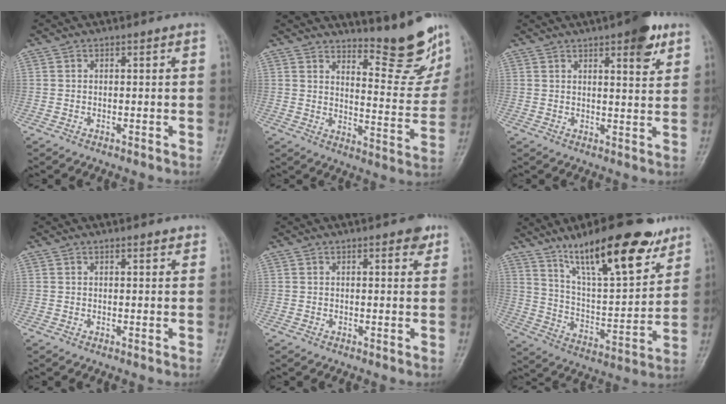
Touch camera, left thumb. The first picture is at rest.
{"total": 12.9, "force": [11.2, 2.7, 5.9], "torque": [-0.050, -0.106, 0.154]}
{"total": 7.7, "force": [4.4, 2.3, 5.9], "torque": [-0.063, -0.018, 0.054]}
{"total": 1.5, "force": [1.3, 0.5, 0.7], "torque": [-0.006, -0.005, 0.016]}
{"total": 2.9, "force": [1.8, 1.1, 2.0], "torque": [-0.016, -0.006, 0.019]}
{"total": 20.5, "force": [13.8, 5.9, 13.9], "torque": [-0.187, -0.064, 0.234]}